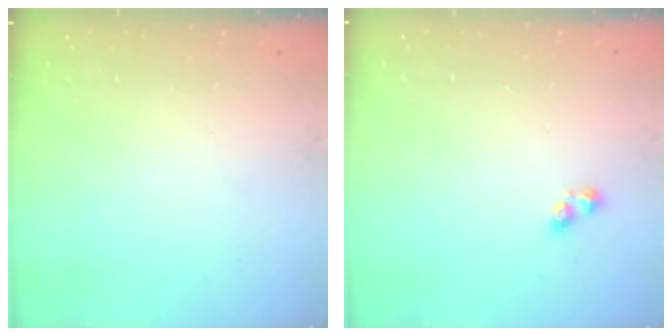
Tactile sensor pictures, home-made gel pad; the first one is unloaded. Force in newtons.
{"total": 3.6, "press": 3.5, "slide": 0.6}